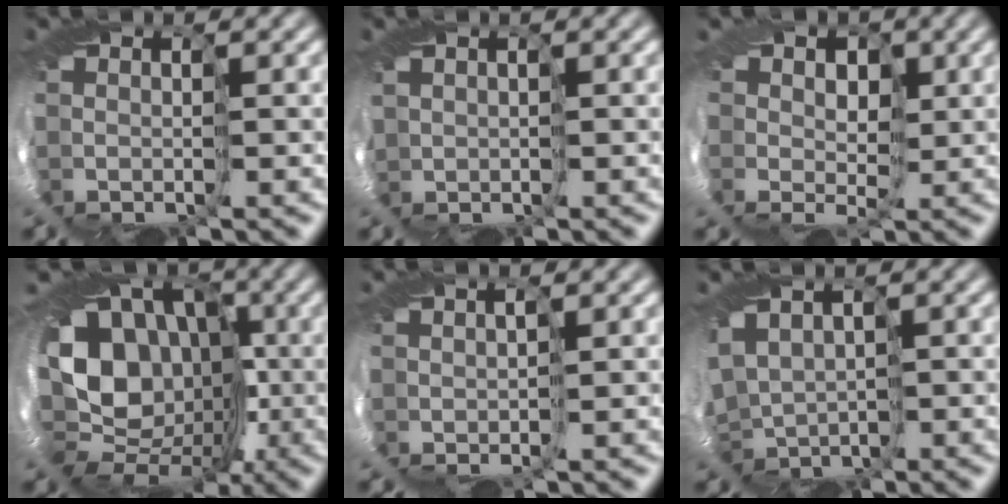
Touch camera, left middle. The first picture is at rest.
{"total": 0.9, "force": [0.5, -0.4, -0.6], "torque": [0.012, 0.003, -0.006]}
{"total": 3.0, "force": [1.9, 1.9, 1.3], "torque": [-0.001, 0.014, -0.010]}
{"total": 15.9, "force": [0.3, 13.7, 8.1], "torque": [-0.113, 0.011, -0.055]}
{"total": 1.6, "force": [0.6, -1.4, -0.7], "torque": [0.017, 0.015, 0.004]}
{"total": 3.2, "force": [-0.4, 2.2, 2.3], "torque": [-0.036, -0.017, -0.004]}